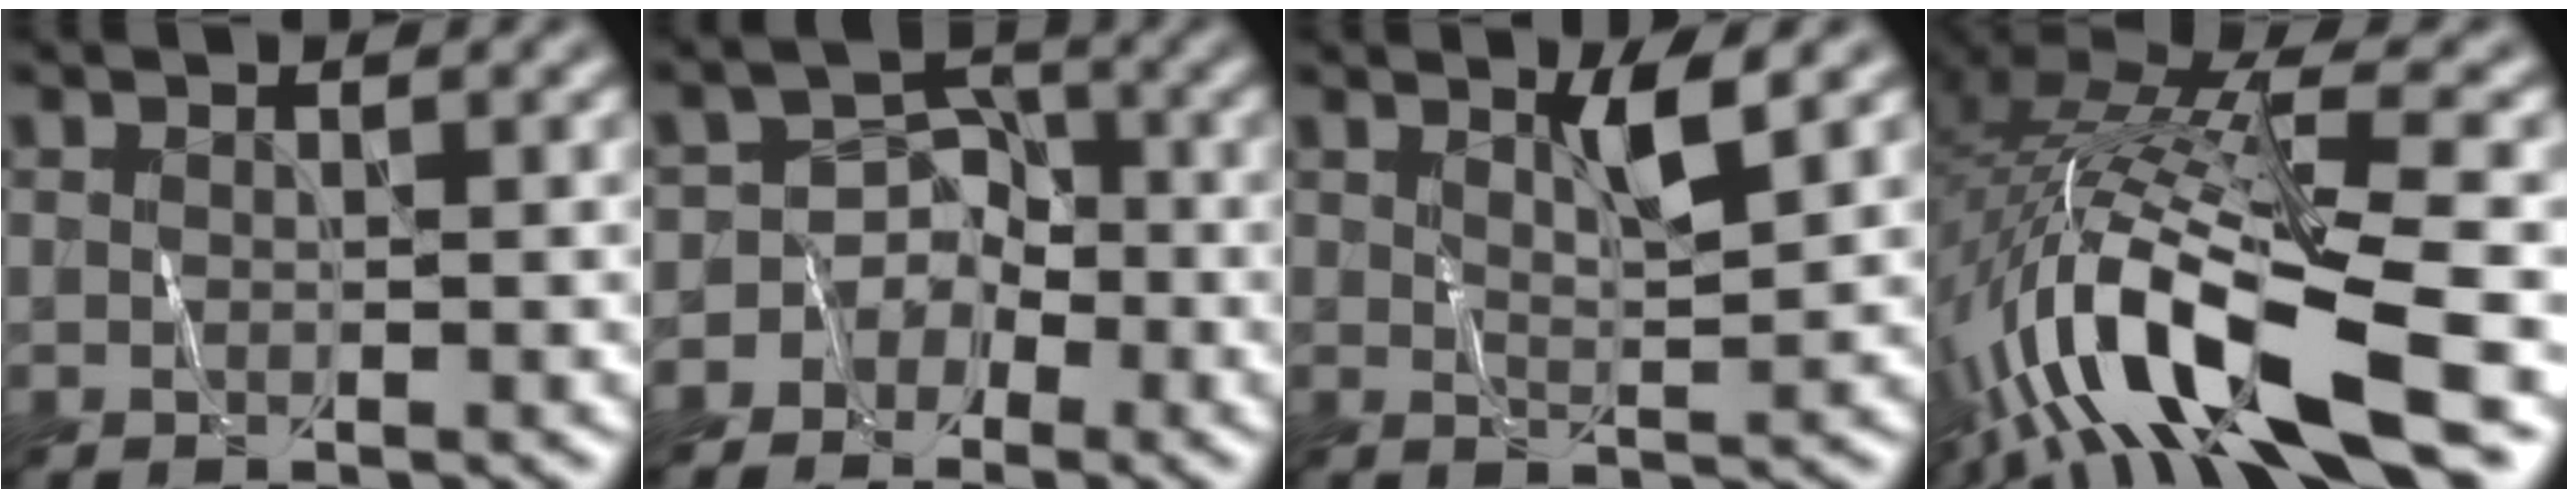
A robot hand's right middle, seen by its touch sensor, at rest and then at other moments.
{"total": 3.7, "force": [-2.5, 2.8, 0.1], "torque": [0.038, 0.017, -0.059]}
{"total": 1.8, "force": [1.3, -0.3, 1.2], "torque": [-0.023, -0.007, 0.024]}
{"total": 14.2, "force": [-4.1, 4.2, 12.9], "torque": [-0.266, 0.010, -0.070]}